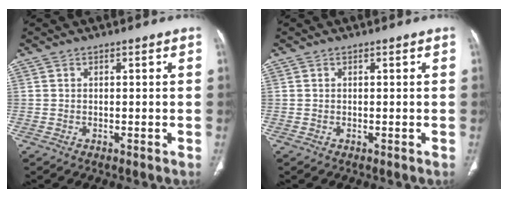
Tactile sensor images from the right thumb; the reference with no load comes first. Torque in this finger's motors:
{"motor_torque": [-0.16, 0.16, -0.02, 0.00, 0.00]}